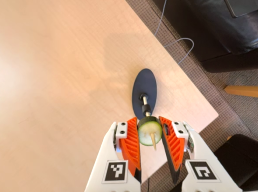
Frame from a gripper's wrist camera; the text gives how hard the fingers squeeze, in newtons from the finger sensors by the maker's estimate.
{"total": 12.0, "left": 12.1, "right": 11.9}